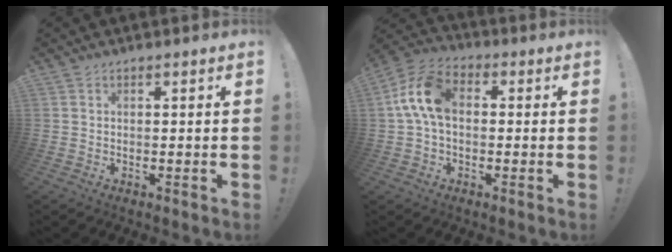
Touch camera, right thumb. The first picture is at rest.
{"total": 12.6, "force": [1.2, 7.8, 9.9], "torque": [-0.193, 0.014, 0.027]}